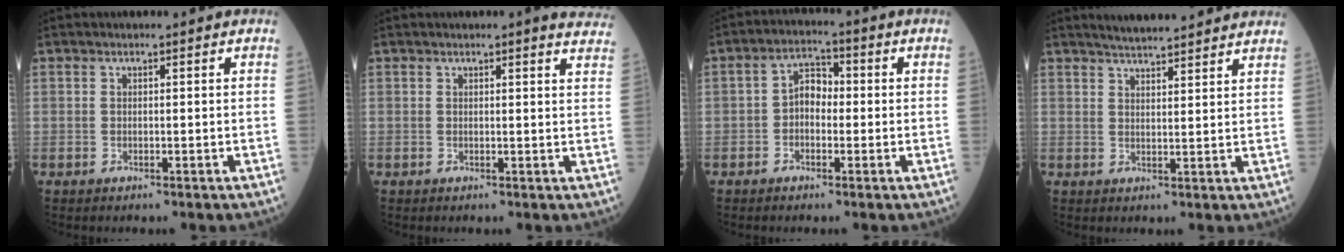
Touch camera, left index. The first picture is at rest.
{"total": 5.6, "force": [5.2, 0.5, 1.8], "torque": [-0.007, -0.014, 0.027]}
{"total": 4.4, "force": [-0.5, 2.7, 3.4], "torque": [-0.059, 0.021, -0.016]}
{"total": 9.4, "force": [8.6, 0.9, 3.7], "torque": [-0.055, 0.021, 0.110]}